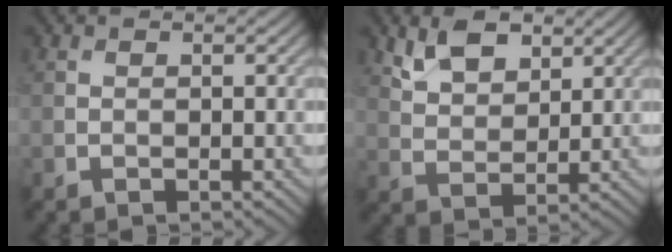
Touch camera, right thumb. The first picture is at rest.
{"total": 5.8, "force": [3.6, 3.1, 3.3], "torque": [-0.074, -0.002, 0.072]}